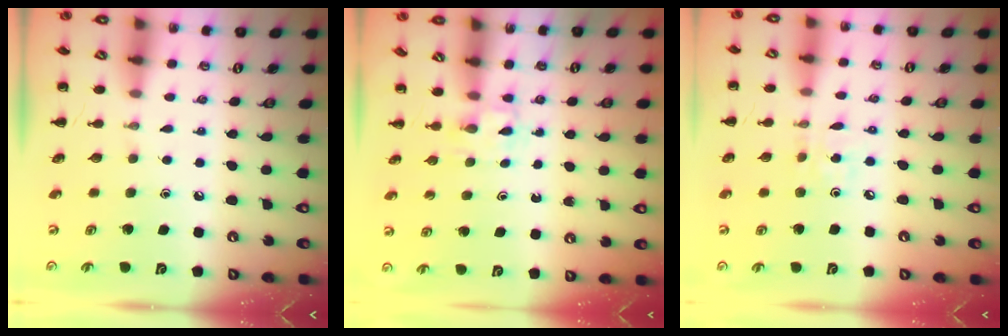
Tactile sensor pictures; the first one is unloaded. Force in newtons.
{"total": 2.3, "press": 2.1, "slide": 0.9}
{"total": 2.8, "press": 2.7, "slide": 0.9}